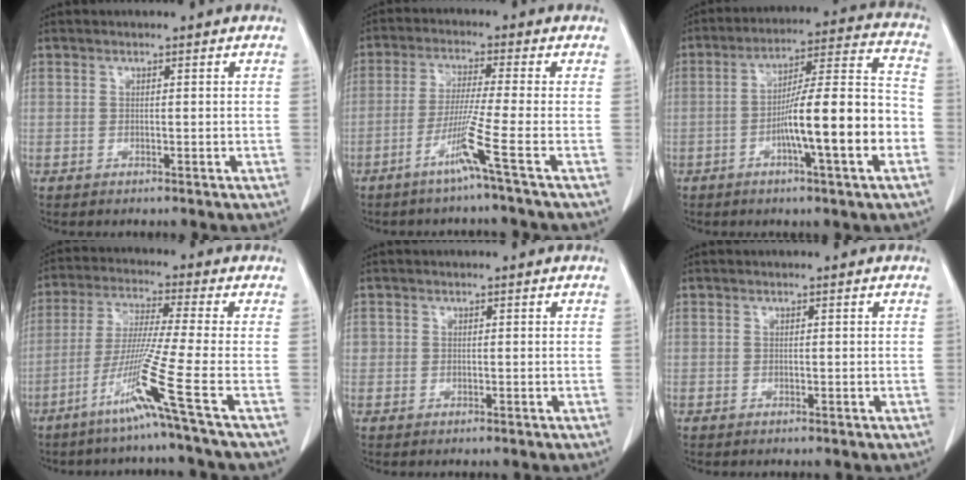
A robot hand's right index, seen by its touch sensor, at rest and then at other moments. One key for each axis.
{"total": 6.4, "fx": -3.3, "fy": -2.2, "fz": 5.0, "tx": -0.095, "ty": -0.016, "tz": -0.073}
{"total": 15.3, "fx": -4.5, "fy": 0.7, "fz": 14.6, "tx": -0.230, "ty": 0.014, "tz": -0.071}
{"total": 10.6, "fx": -5.6, "fy": -3.2, "fz": 8.4, "tx": -0.162, "ty": -0.027, "tz": -0.119}
{"total": 0.8, "fx": 0.1, "fy": 0.8, "fz": 0.1, "tx": 0.008, "ty": 0.004, "tz": -0.001}
{"total": 0.0}